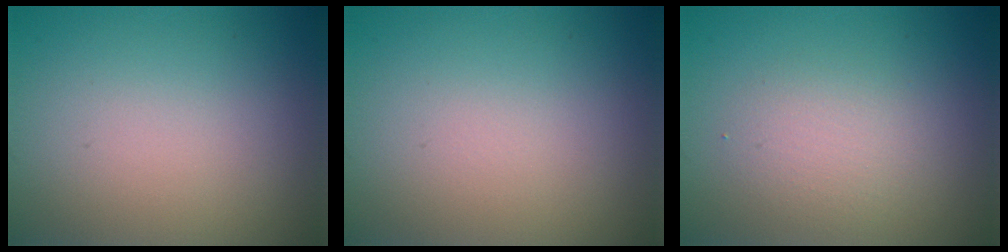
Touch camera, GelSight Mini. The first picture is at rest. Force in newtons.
{"total": 0.0}
{"total": 2.2, "press": 2.2, "slide": 0.1}